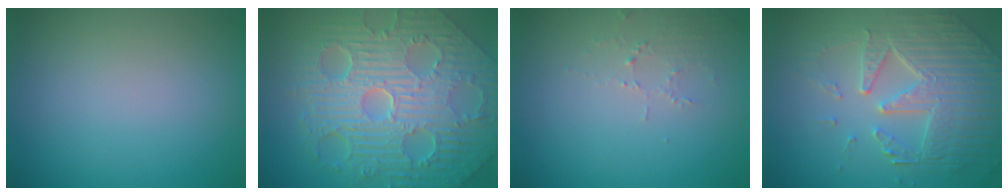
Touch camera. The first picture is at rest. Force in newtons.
{"total": 11.9, "press": 7.7, "slide": 9.0}
{"total": 1.5, "press": 1.5, "slide": 0.2}
{"total": 7.4, "press": 5.4, "slide": 5.0}